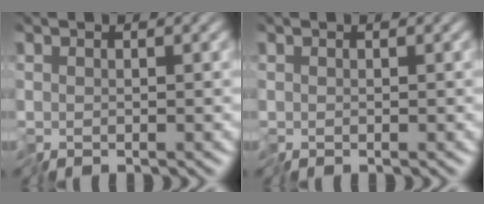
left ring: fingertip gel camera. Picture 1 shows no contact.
{"total": 0.0}